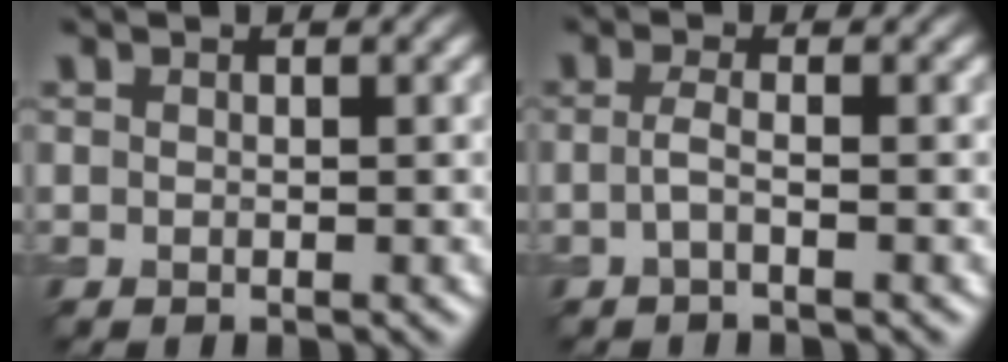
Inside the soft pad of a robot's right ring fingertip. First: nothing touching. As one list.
[{"total": 1.5, "force": [-0.4, 0.3, 1.4], "torque": [-0.031, -0.002, -0.013]}]